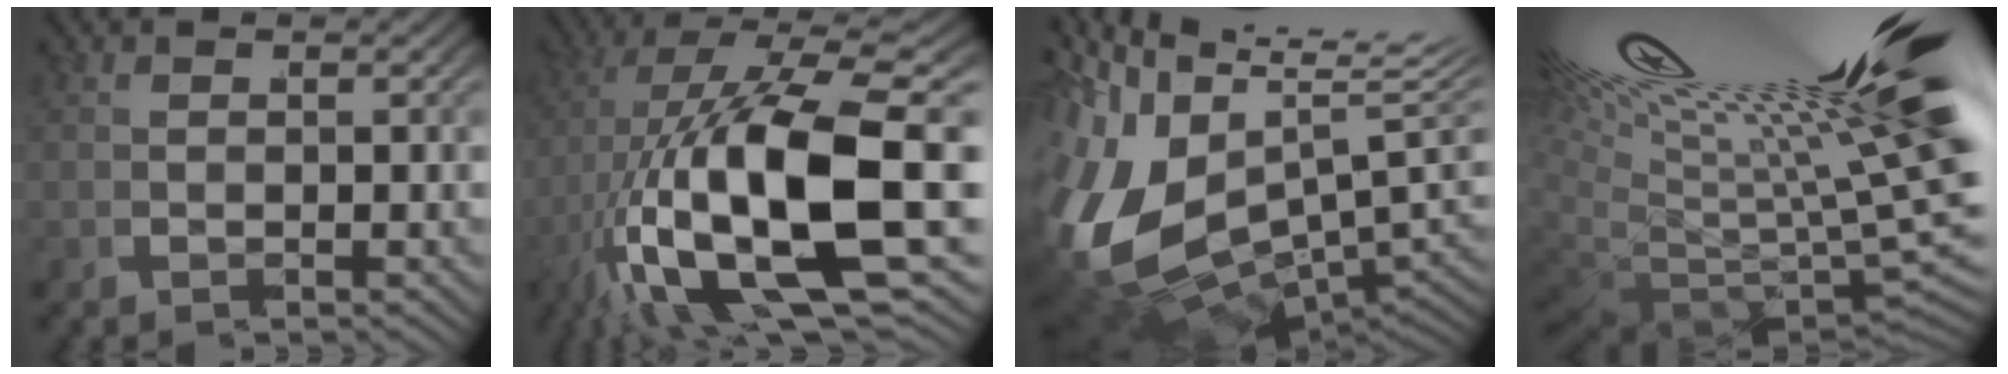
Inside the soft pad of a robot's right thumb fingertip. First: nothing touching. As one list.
[{"total": 19.6, "force": [-2.8, 9.7, 16.8], "torque": [-0.356, -0.071, 0.009]}, {"total": 20.8, "force": [-0.8, 14.4, 15.0], "torque": [-0.278, -0.049, 0.000]}, {"total": 13.4, "force": [1.0, 6.4, 11.7], "torque": [-0.206, -0.038, 0.032]}]